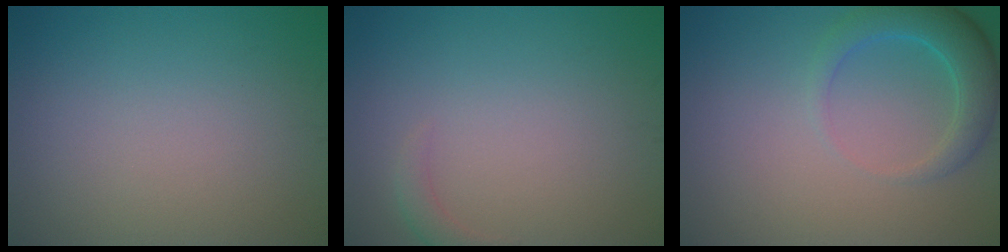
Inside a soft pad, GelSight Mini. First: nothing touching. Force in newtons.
{"total": 1.2, "press": 1.1, "slide": 0.2}
{"total": 3.7, "press": 3.7, "slide": 0.2}